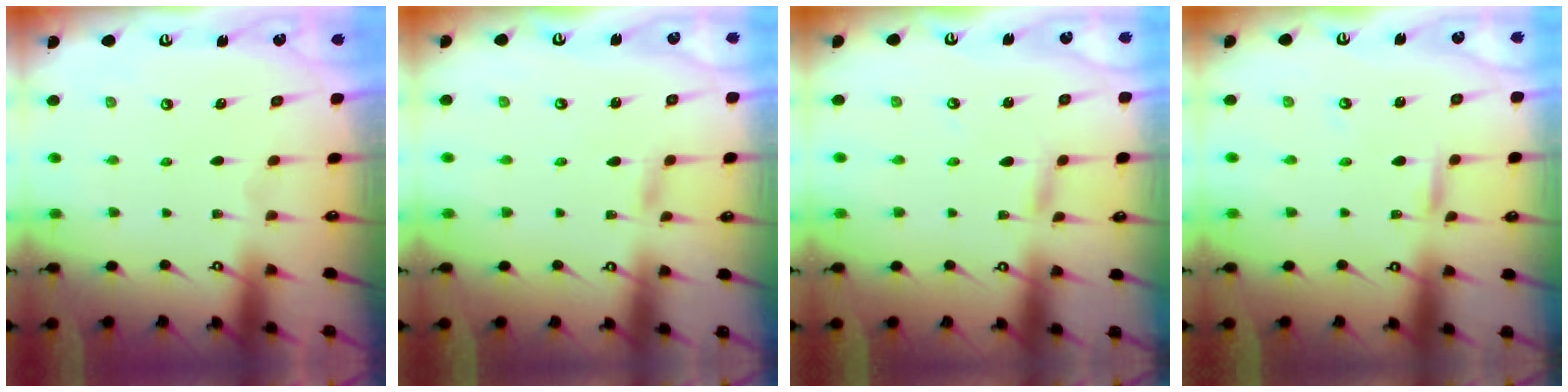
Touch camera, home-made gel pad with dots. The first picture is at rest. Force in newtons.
{"total": 3.0, "press": 3.0, "slide": 0.3}
{"total": 2.3, "press": 2.3, "slide": 0.3}
{"total": 2.4, "press": 2.4, "slide": 0.0}